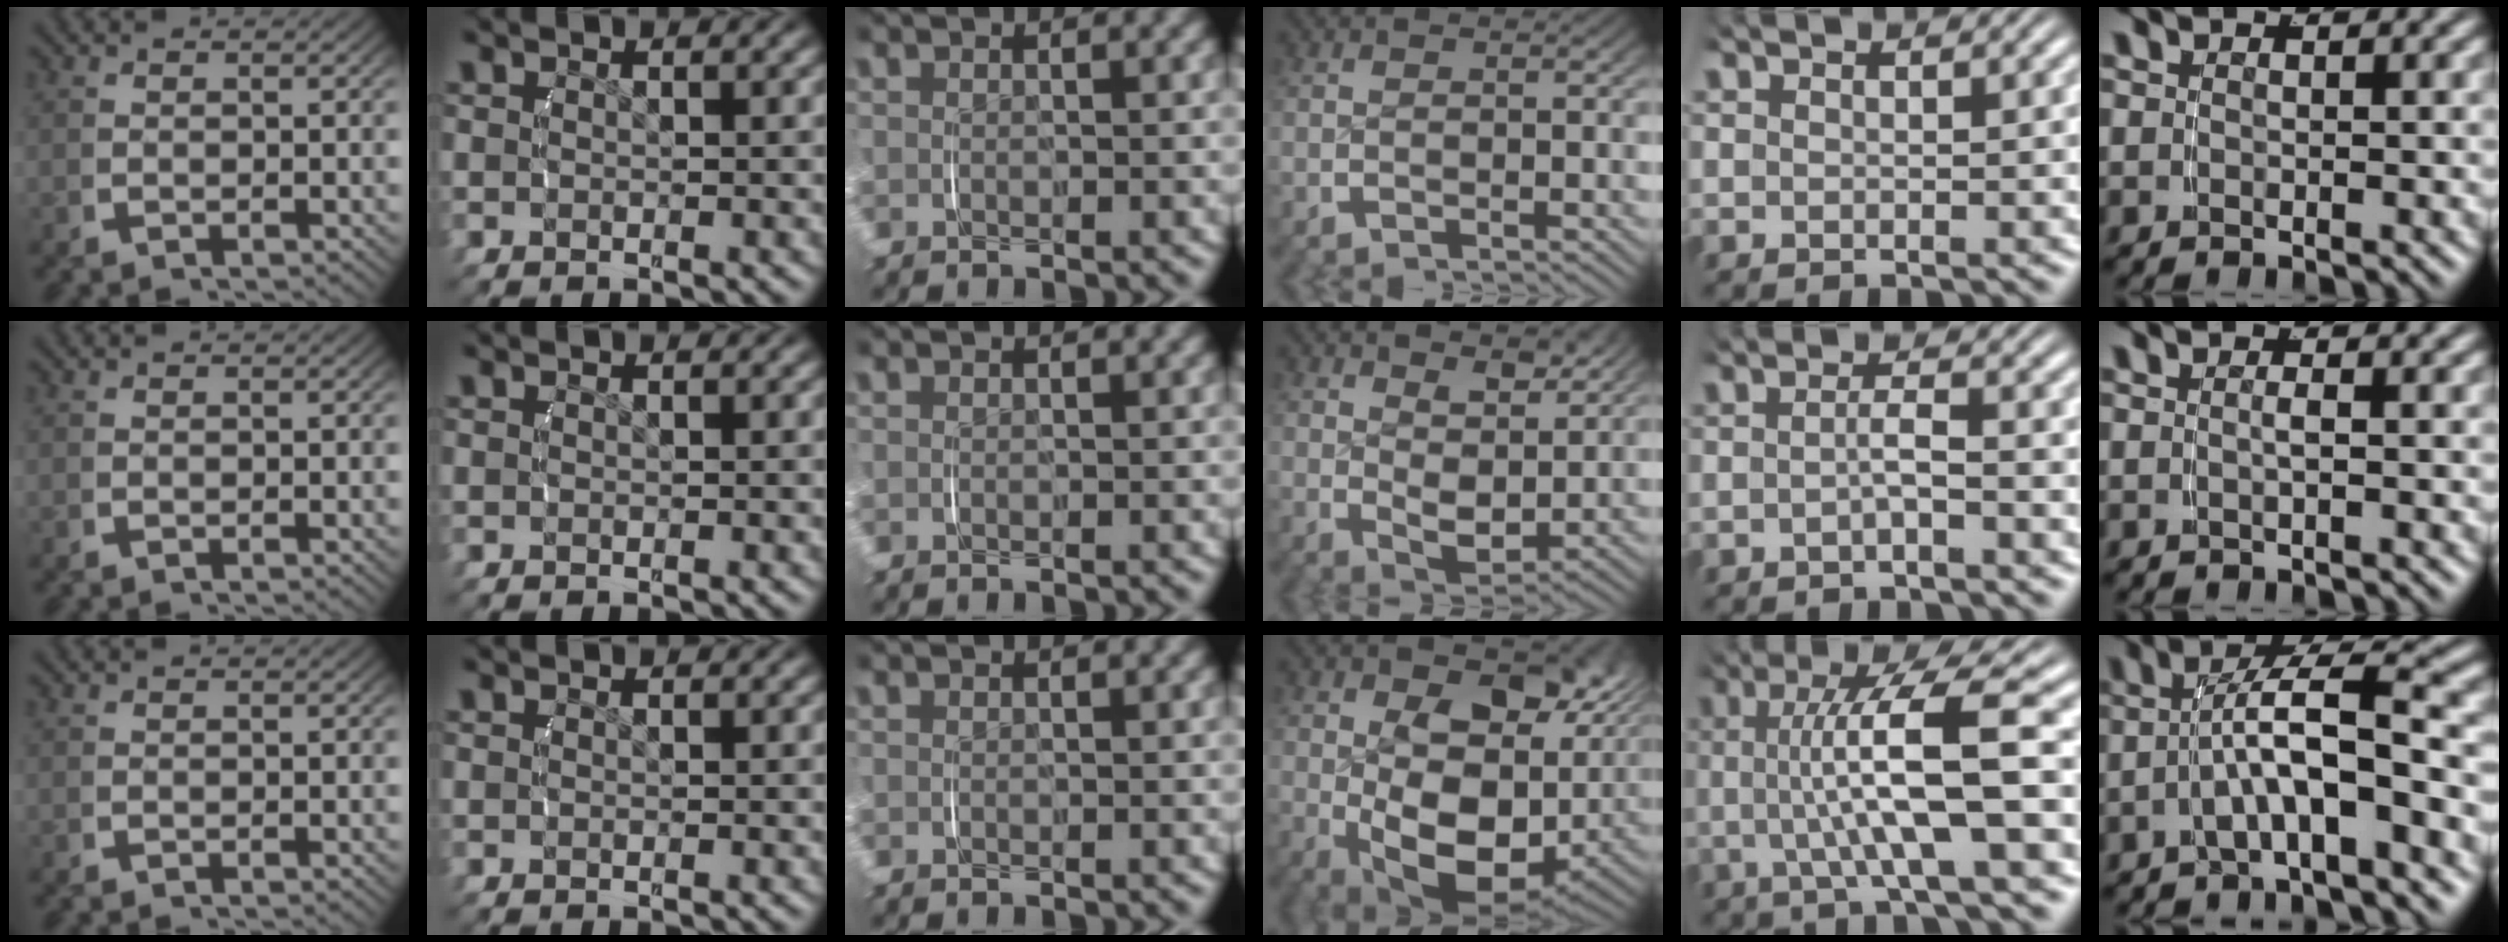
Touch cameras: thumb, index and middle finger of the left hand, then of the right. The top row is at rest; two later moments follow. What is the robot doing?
{"motion": "lift_and_place", "object": "camera"}